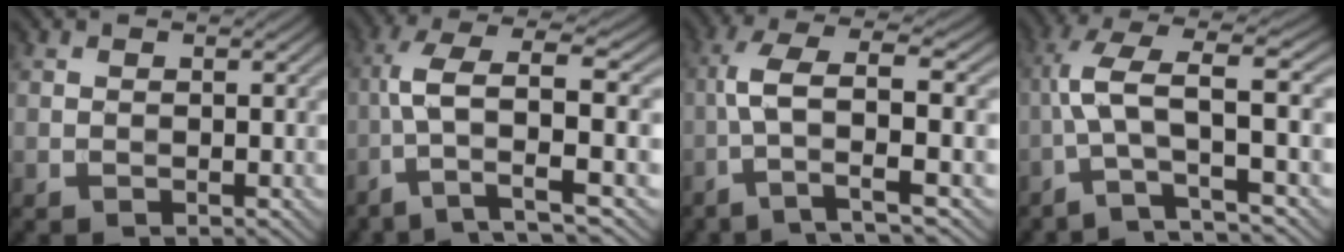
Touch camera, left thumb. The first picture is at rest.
{"total": 8.5, "force": [-2.0, 2.2, 8.0], "torque": [-0.156, 0.022, -0.050]}
{"total": 7.1, "force": [-1.6, 1.4, 6.8], "torque": [-0.133, 0.021, -0.047]}
{"total": 8.5, "force": [-1.8, 2.0, 8.0], "torque": [-0.145, 0.030, -0.054]}